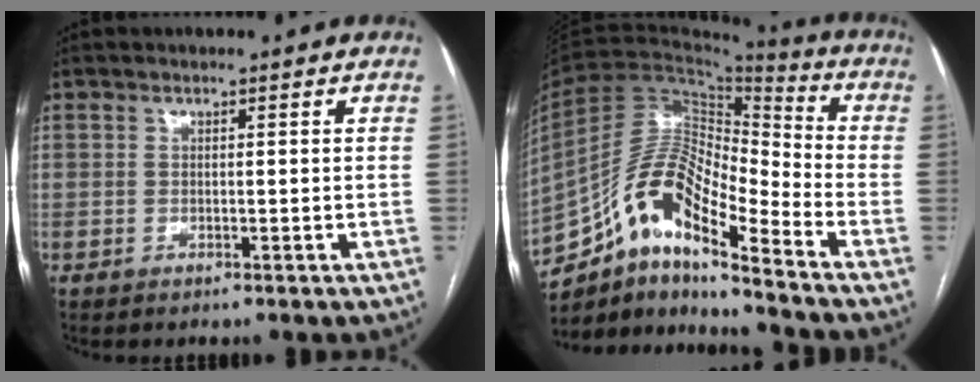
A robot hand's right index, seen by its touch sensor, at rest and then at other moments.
{"total": 15.4, "force": [-9.8, 3.6, 11.3], "torque": [-0.212, 0.031, -0.170]}